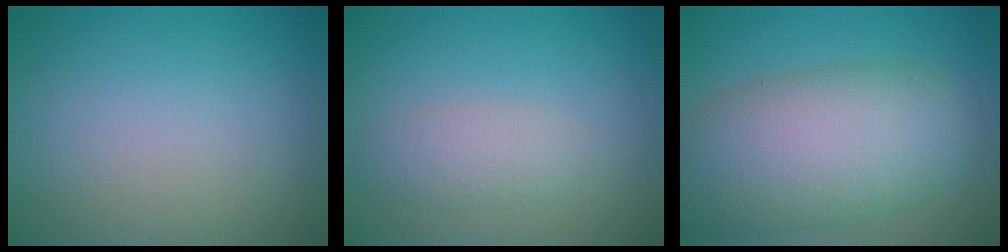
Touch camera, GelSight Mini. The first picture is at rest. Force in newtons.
{"total": 2.3, "press": 2.3, "slide": 0.1}
{"total": 10.4, "press": 10.4, "slide": 0.2}